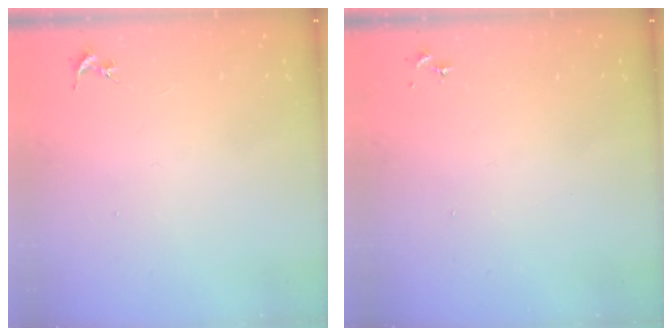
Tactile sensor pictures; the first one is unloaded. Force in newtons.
{"total": 0.0}